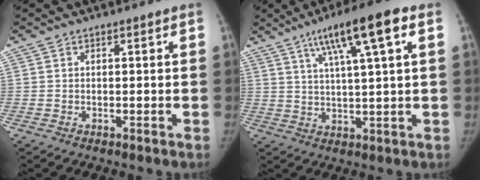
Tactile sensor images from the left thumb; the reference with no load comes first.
{"total": 12.5, "force": [5.7, 1.5, 11.0], "torque": [-0.184, 0.001, 0.091]}